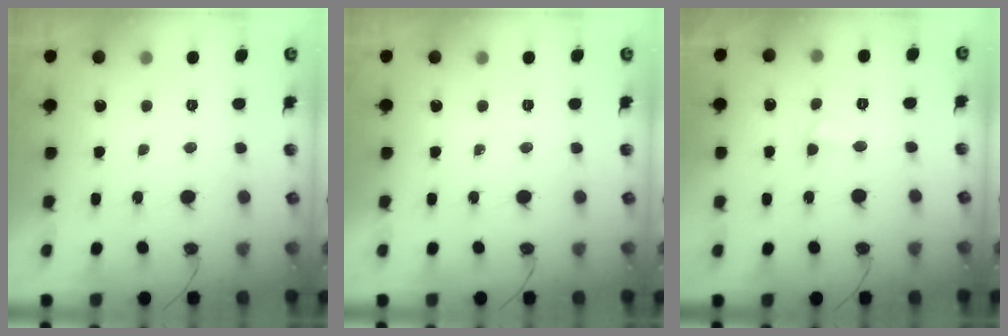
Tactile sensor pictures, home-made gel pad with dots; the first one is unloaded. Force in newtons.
{"total": 0.0}
{"total": 2.6, "press": 2.5, "slide": 0.6}